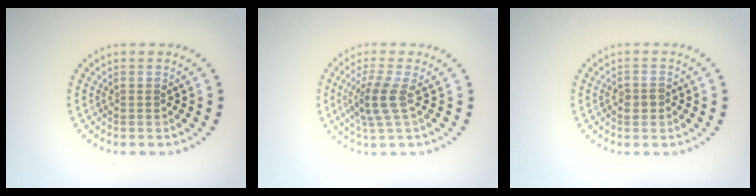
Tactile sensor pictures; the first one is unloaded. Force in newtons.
{"total": 2.9, "press": 2.4, "slide": 1.7}
{"total": 1.6, "press": 1.4, "slide": 0.7}